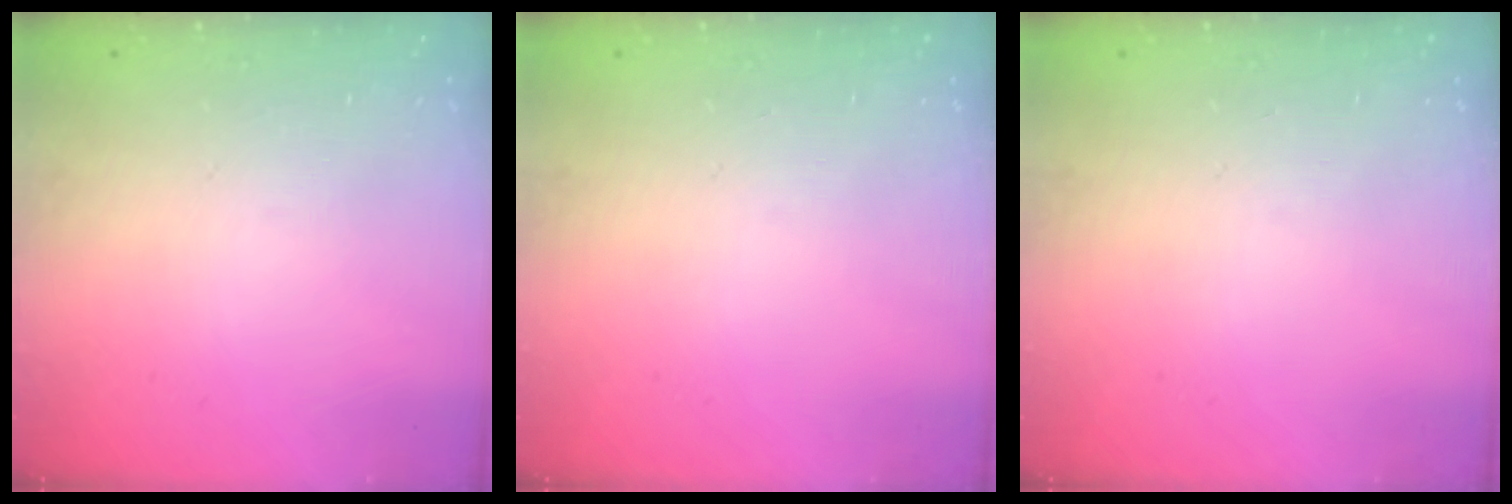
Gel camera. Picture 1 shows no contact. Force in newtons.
{"total": 0.0}
{"total": 0.0}